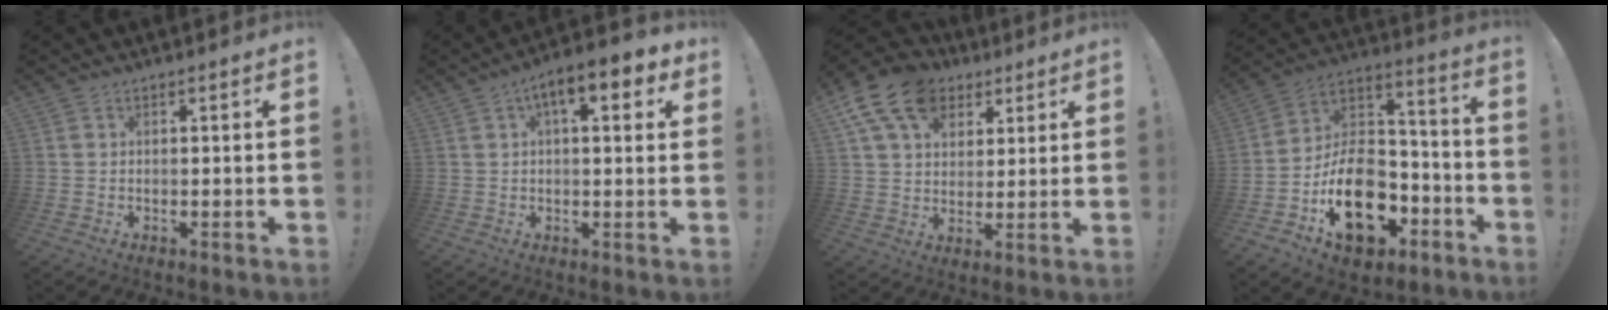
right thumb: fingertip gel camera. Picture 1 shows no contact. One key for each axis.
{"total": 8.8, "fx": 3.7, "fy": 3.0, "fz": 7.4, "tx": -0.093, "ty": -0.014, "tz": 0.056}
{"total": 16.4, "fx": 8.0, "fy": 11.5, "fz": 8.6, "tx": -0.141, "ty": -0.033, "tz": 0.152}
{"total": 21.0, "fx": -8.5, "fy": 14.3, "fz": 12.9, "tx": -0.192, "ty": 0.060, "tz": -0.124}